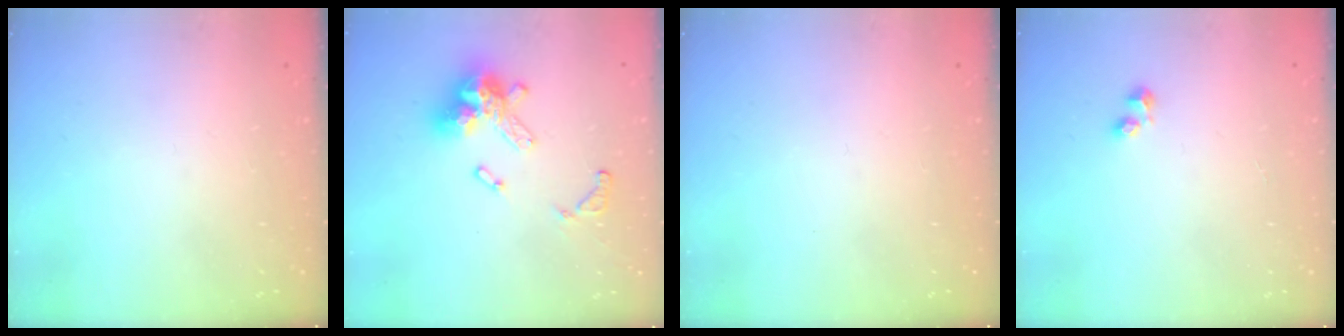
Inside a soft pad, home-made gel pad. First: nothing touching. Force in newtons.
{"total": 13.8, "press": 13.8, "slide": 1.0}
{"total": 0.0}
{"total": 1.7, "press": 1.6, "slide": 0.6}